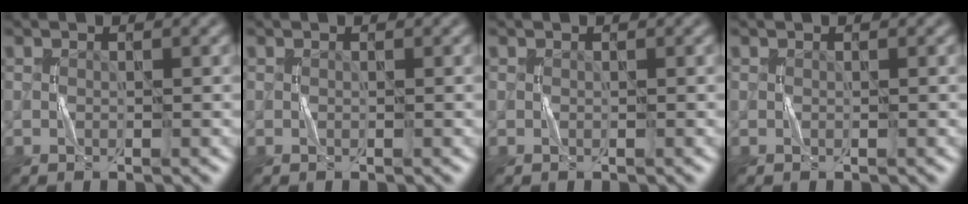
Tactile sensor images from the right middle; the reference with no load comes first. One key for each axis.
{"total": 0.0}
{"total": 0.0}
{"total": 0.0}